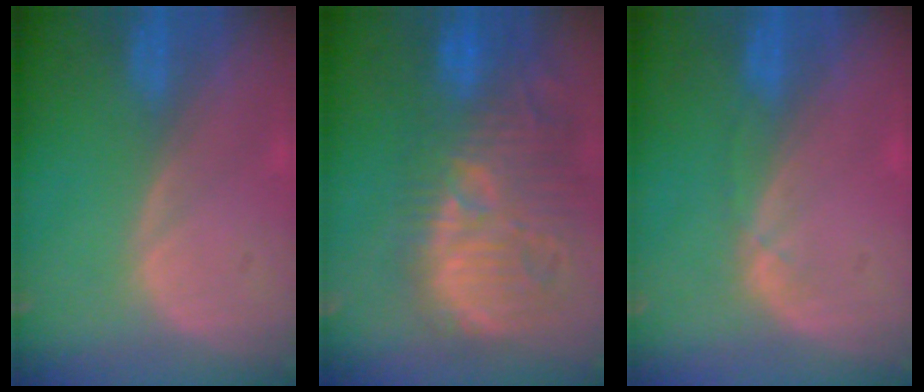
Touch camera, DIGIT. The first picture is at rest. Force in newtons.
{"total": 14.0, "press": 12.8, "slide": 5.8}
{"total": 1.1, "press": 1.1, "slide": 0.2}